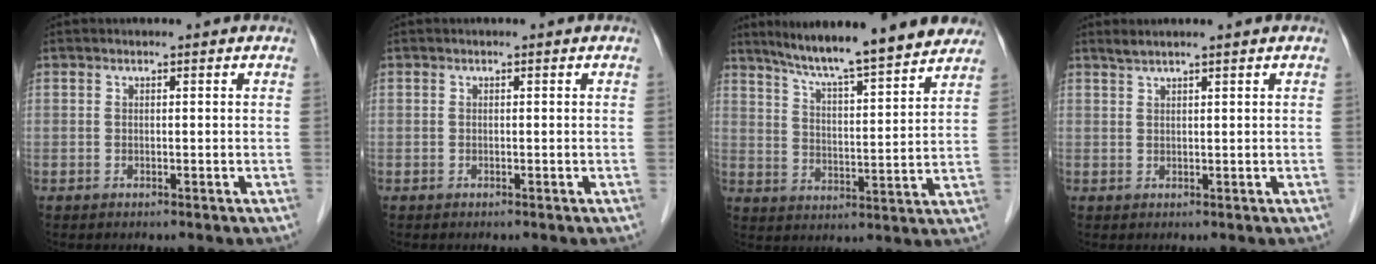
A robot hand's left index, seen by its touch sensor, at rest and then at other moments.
{"total": 0.0}
{"total": 17.2, "force": [15.0, 1.1, 8.4], "torque": [-0.126, 0.011, 0.216]}
{"total": 2.1, "force": [1.7, -0.5, 1.0], "torque": [-0.021, 0.013, 0.038]}